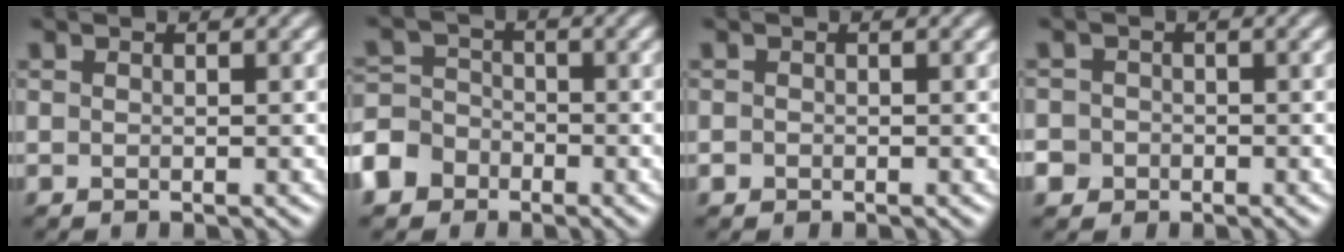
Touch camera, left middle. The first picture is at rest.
{"total": 6.3, "force": [-3.7, 4.9, 1.5], "torque": [-0.025, -0.007, -0.085]}
{"total": 0.6, "force": [-0.3, 0.5, 0.1], "torque": [0.003, -0.004, -0.006]}
{"total": 3.9, "force": [-1.7, 3.4, 0.7], "torque": [0.000, 0.003, -0.051]}